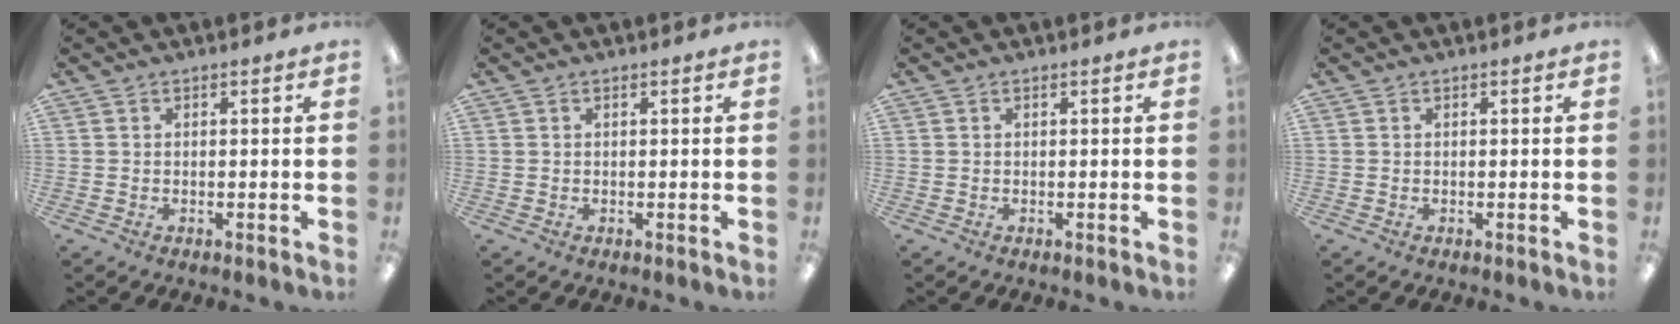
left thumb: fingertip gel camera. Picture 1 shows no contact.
{"total": 0.0}
{"total": 0.0}
{"total": 0.0}